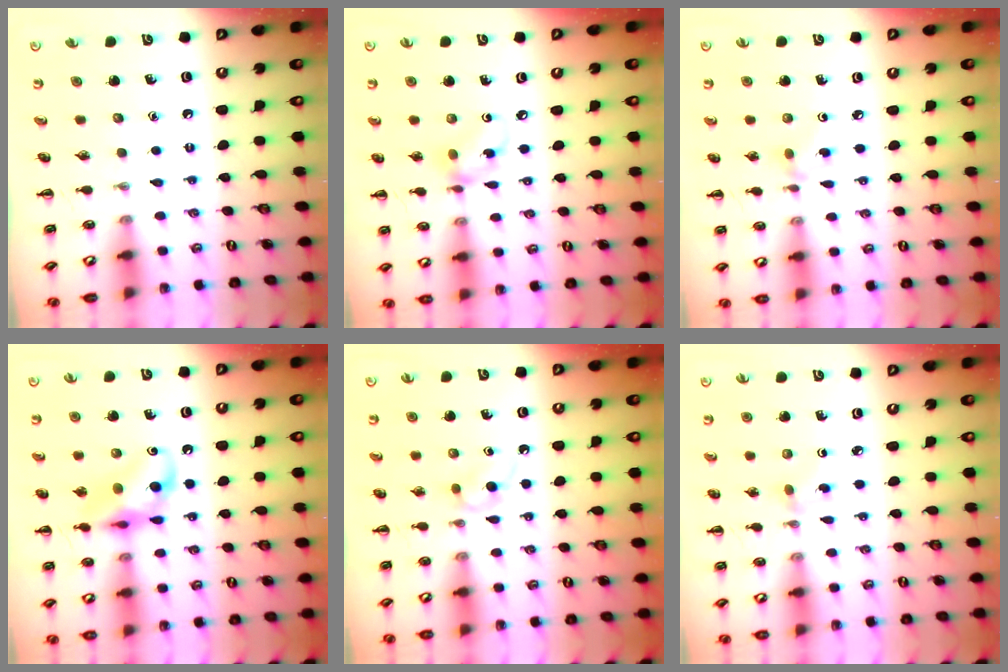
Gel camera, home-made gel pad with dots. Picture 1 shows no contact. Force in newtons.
{"total": 6.8, "press": 6.7, "slide": 1.0}
{"total": 2.8, "press": 2.6, "slide": 1.1}
{"total": 12.9, "press": 12.7, "slide": 1.9}
{"total": 2.7, "press": 2.5, "slide": 1.2}
{"total": 2.5, "press": 2.2, "slide": 1.1}